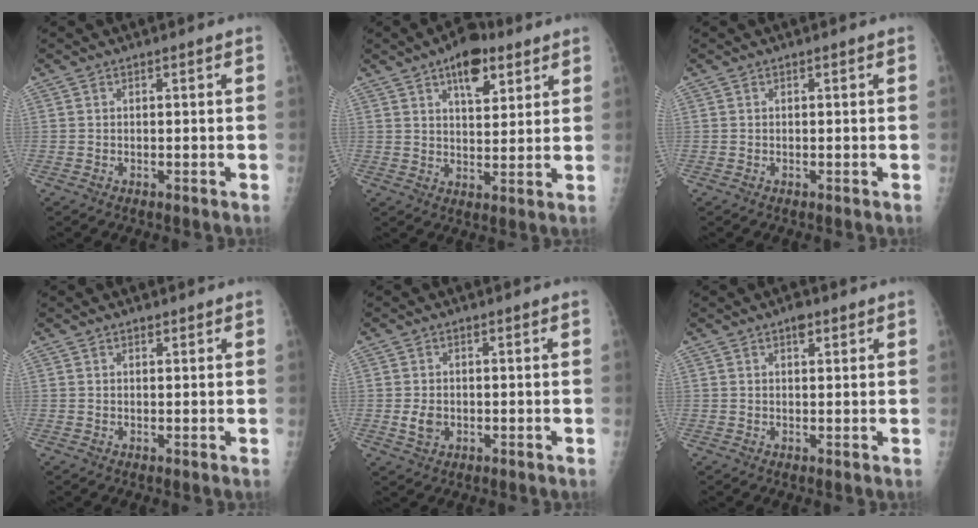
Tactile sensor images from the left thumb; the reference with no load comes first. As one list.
[{"total": 9.4, "force": [5.3, 4.6, 6.2], "torque": [-0.069, -0.023, 0.077]}, {"total": 0.0}, {"total": 0.9, "force": [0.7, 0.5, 0.3], "torque": [0.002, -0.004, 0.009]}, {"total": 2.9, "force": [-0.3, 2.2, 1.9], "torque": [-0.029, -0.001, -0.001]}, {"total": 2.2, "force": [1.4, 1.0, 1.3], "torque": [-0.011, -0.005, 0.019]}]